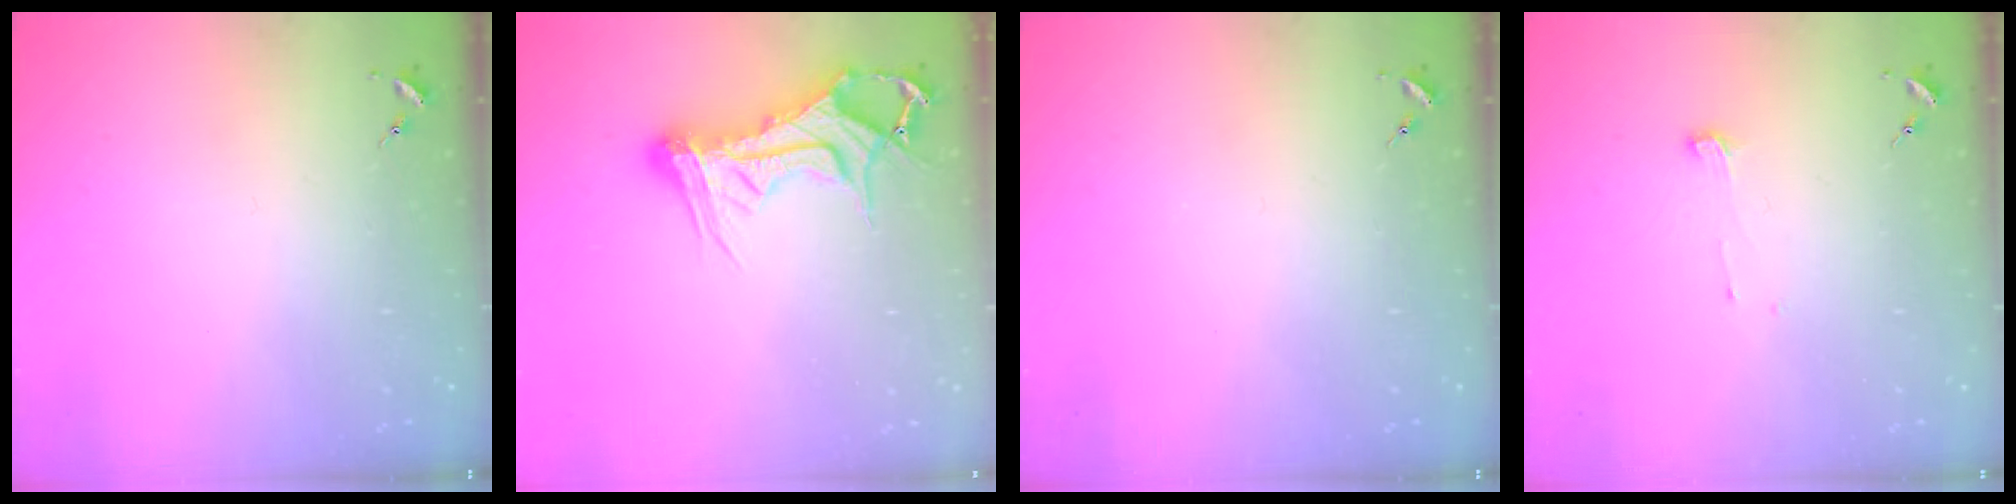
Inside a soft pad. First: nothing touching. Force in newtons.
{"total": 14.4, "press": 14.4, "slide": 1.4}
{"total": 0.0}
{"total": 3.6, "press": 3.6, "slide": 0.4}